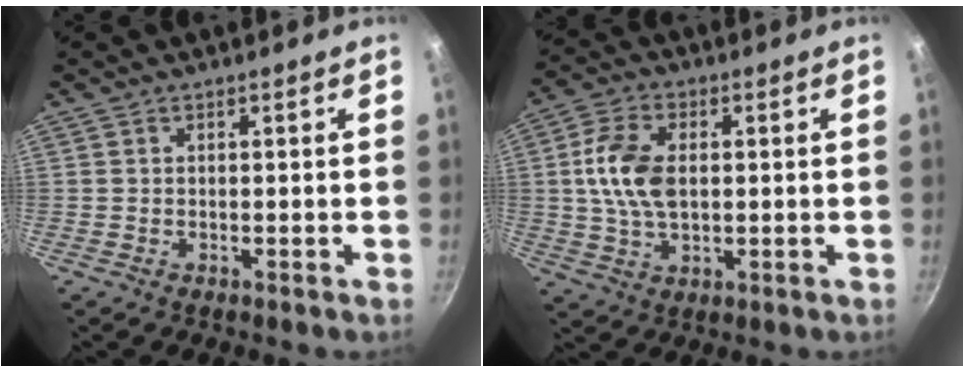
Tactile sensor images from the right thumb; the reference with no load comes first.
{"total": 10.6, "force": [1.1, 6.5, 8.3], "torque": [-0.153, 0.010, 0.017]}